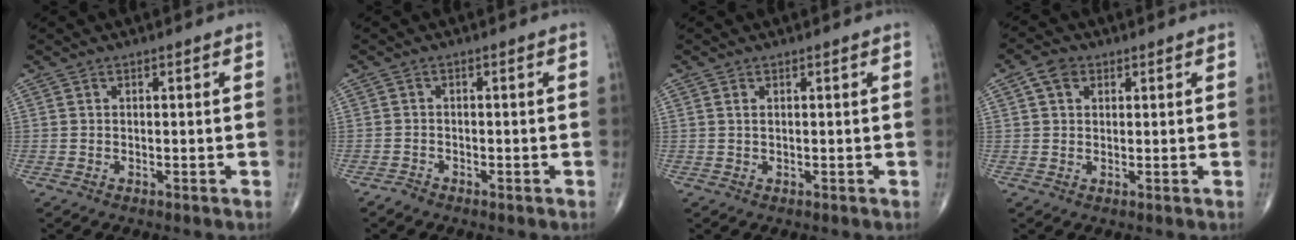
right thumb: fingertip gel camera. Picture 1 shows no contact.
{"total": 1.1, "force": [-1.0, 0.4, 0.1], "torque": [-0.002, 0.000, -0.023]}
{"total": 0.6, "force": [0.3, 0.3, 0.5], "torque": [-0.014, 0.005, 0.007]}
{"total": 3.8, "force": [1.5, 2.8, 2.0], "torque": [-0.027, 0.004, 0.027]}